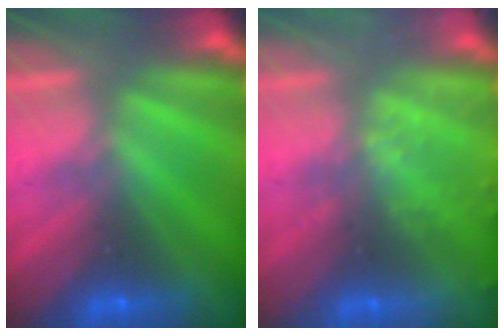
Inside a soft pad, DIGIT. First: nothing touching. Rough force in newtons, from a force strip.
{"total": 2.4}